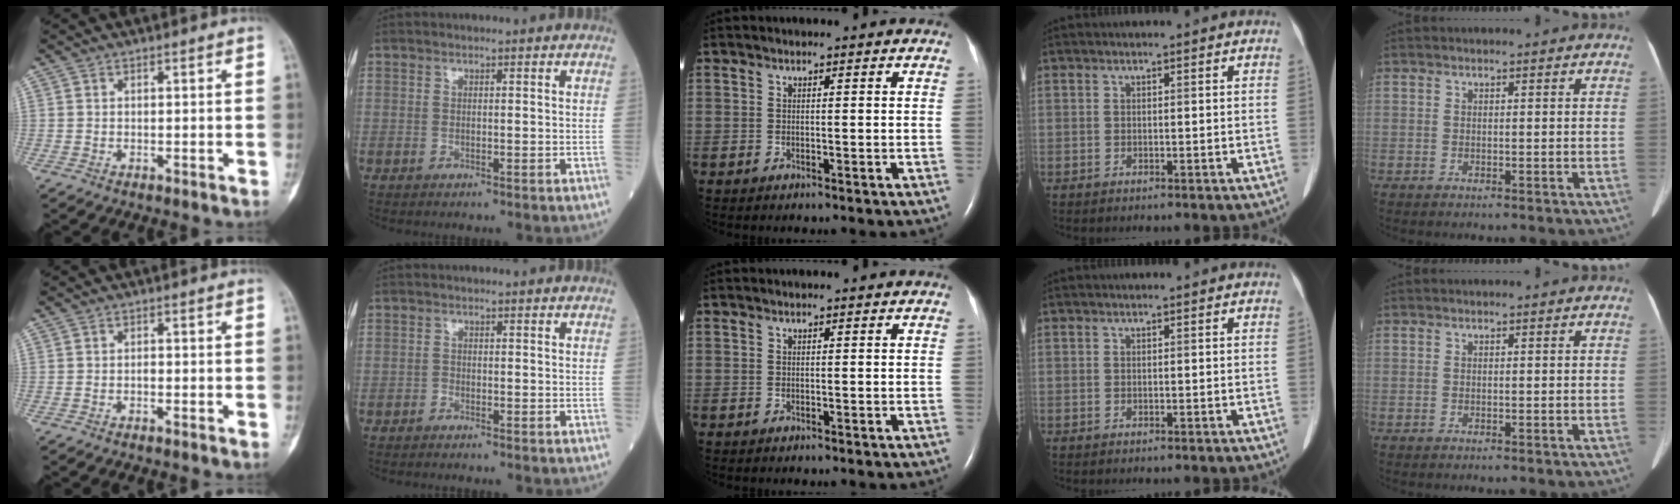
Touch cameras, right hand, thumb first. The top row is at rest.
{"thumb": {"total": 0.7, "force": [-0.4, 0.3, 0.5], "torque": [-0.005, 0.005, -0.008]}, "index": {"total": 0.8, "force": [-0.8, 0.1, 0.1], "torque": [-0.002, 0.000, -0.016]}}